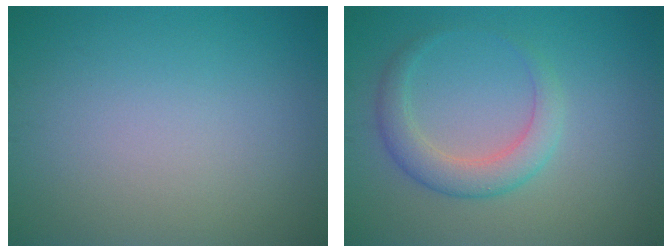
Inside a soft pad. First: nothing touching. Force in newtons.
{"total": 3.3, "press": 3.3, "slide": 0.3}